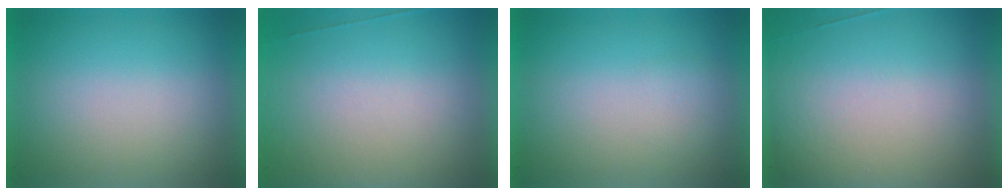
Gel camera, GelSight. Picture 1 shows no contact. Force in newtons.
{"total": 7.8}
{"total": 1.1}
{"total": 1.7}